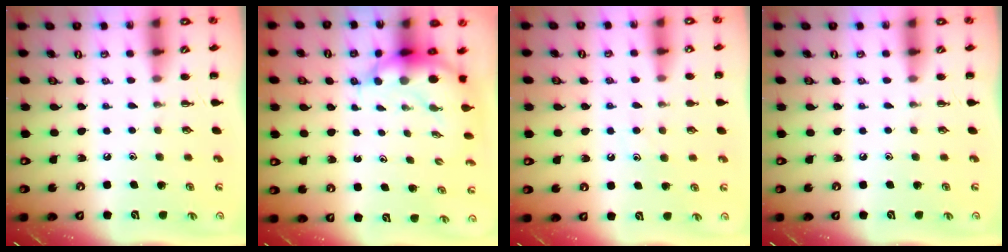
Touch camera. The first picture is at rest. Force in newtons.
{"total": 7.0, "press": 6.9, "slide": 1.3}
{"total": 8.0, "press": 8.0, "slide": 1.0}
{"total": 0.0}